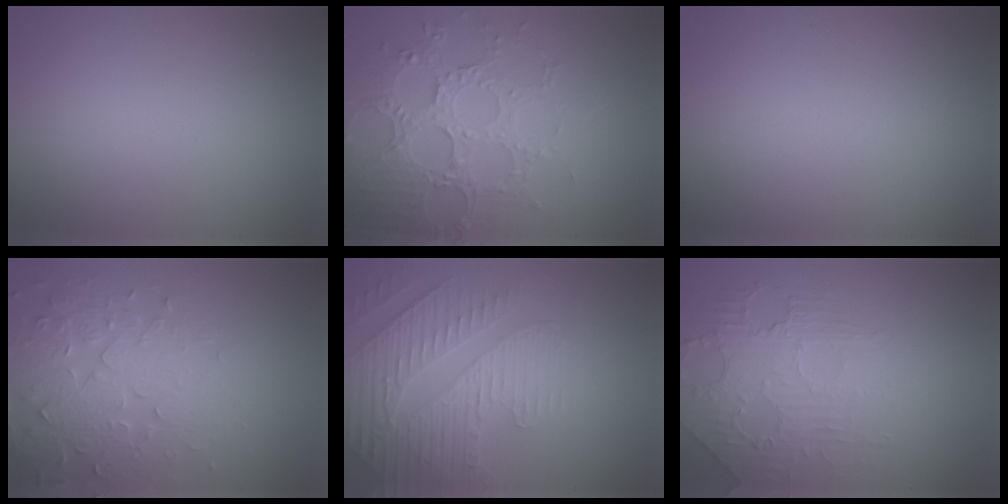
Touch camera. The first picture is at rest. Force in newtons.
{"total": 4.5, "press": 4.5, "slide": 0.4}
{"total": 0.0}
{"total": 4.6, "press": 4.5, "slide": 1.1}
{"total": 4.8, "press": 4.4, "slide": 1.9}
{"total": 2.5, "press": 1.9, "slide": 1.6}